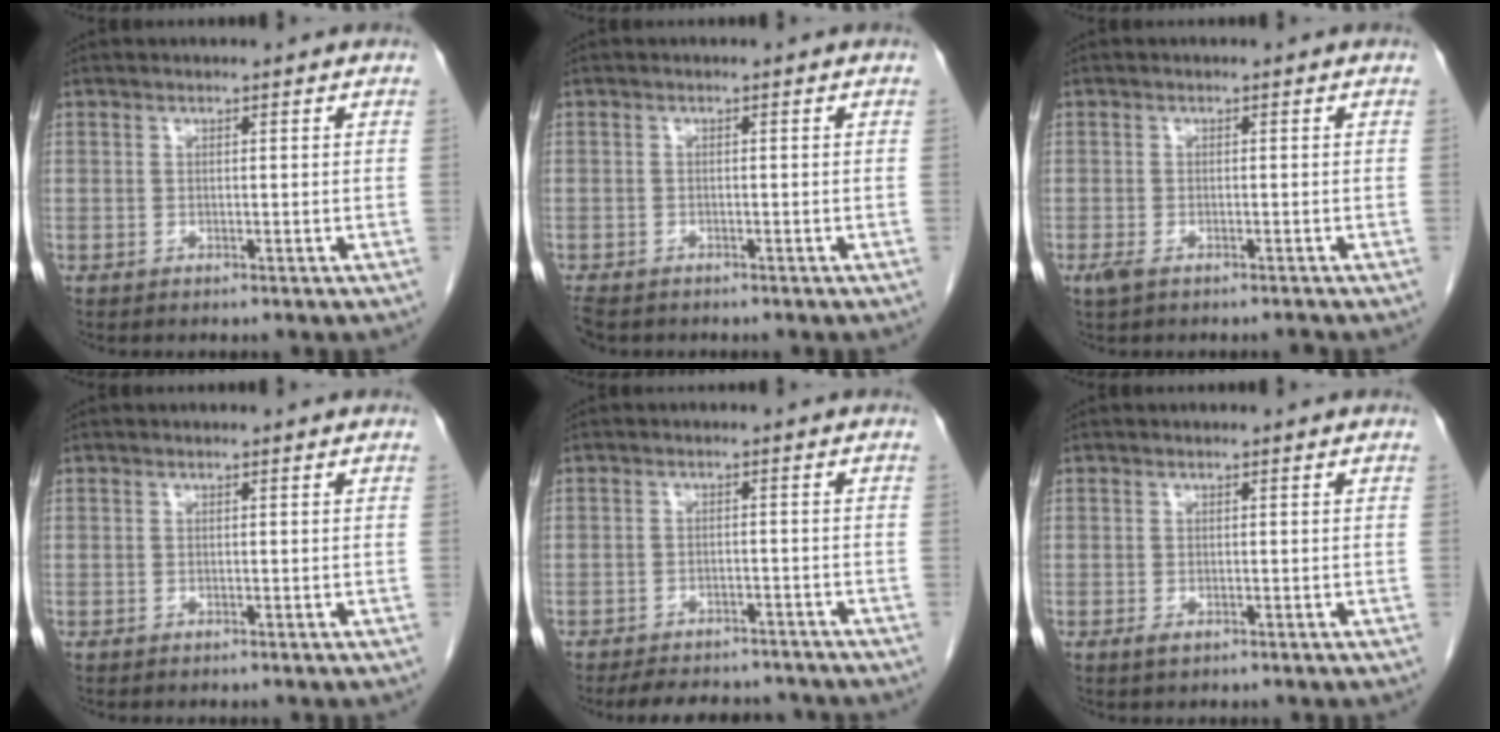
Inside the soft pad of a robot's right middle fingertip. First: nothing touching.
{"total": 3.7, "force": [-3.0, 1.7, 1.4], "torque": [-0.025, -0.007, -0.046]}
{"total": 2.3, "force": [-1.5, 0.7, 1.5], "torque": [-0.034, -0.006, -0.028]}
{"total": 0.0}
{"total": 10.0, "force": [-8.9, 3.4, 2.8], "torque": [-0.044, 0.002, -0.111]}
{"total": 1.0, "force": [-0.4, 0.4, 0.8], "torque": [-0.015, -0.002, -0.003]}